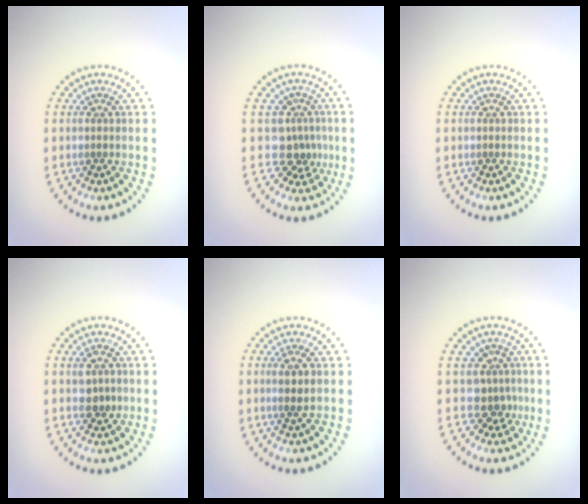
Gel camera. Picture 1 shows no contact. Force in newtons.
{"total": 3.0, "press": 2.1, "slide": 2.2}
{"total": 0.0}
{"total": 2.2, "press": 2.2, "slide": 0.2}
{"total": 1.5, "press": 1.3, "slide": 0.6}
{"total": 2.7, "press": 2.0, "slide": 1.8}